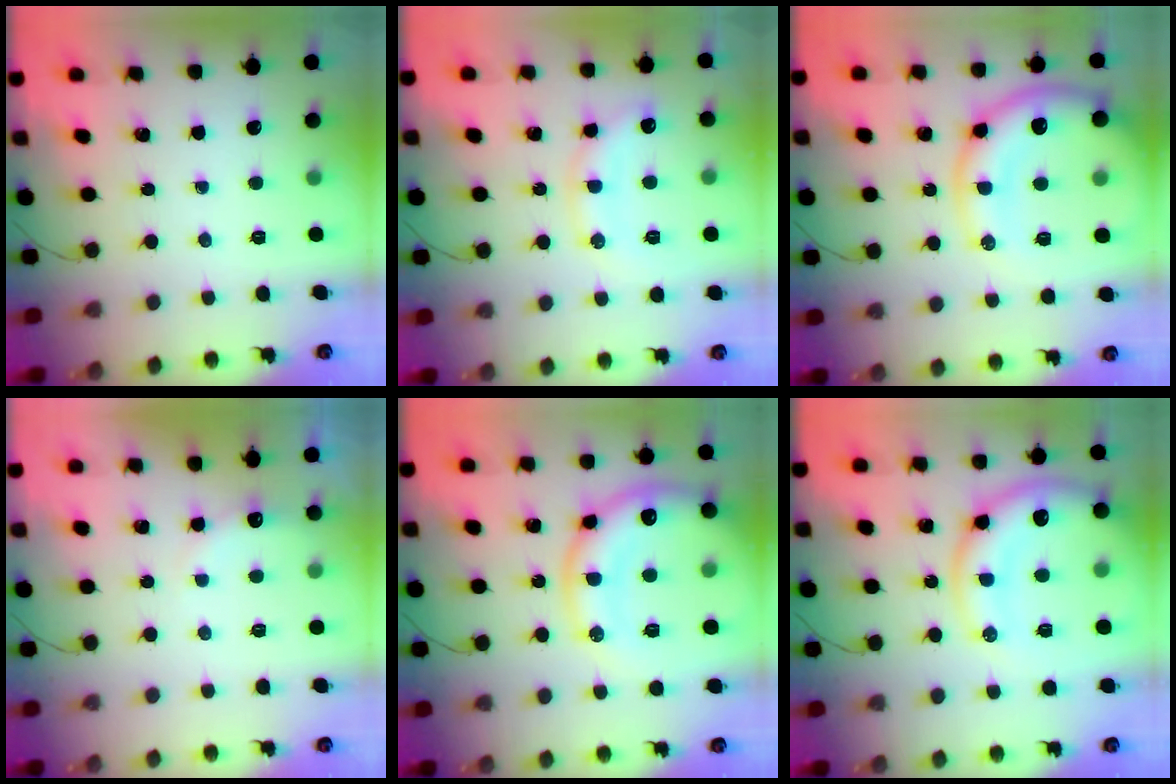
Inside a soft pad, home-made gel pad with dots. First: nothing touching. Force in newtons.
{"total": 13.5, "press": 13.4, "slide": 0.6}
{"total": 16.0, "press": 15.7, "slide": 2.9}
{"total": 6.1, "press": 6.0, "slide": 1.3}
{"total": 21.3, "press": 21.1, "slide": 2.5}
{"total": 16.3, "press": 16.1, "slide": 2.4}